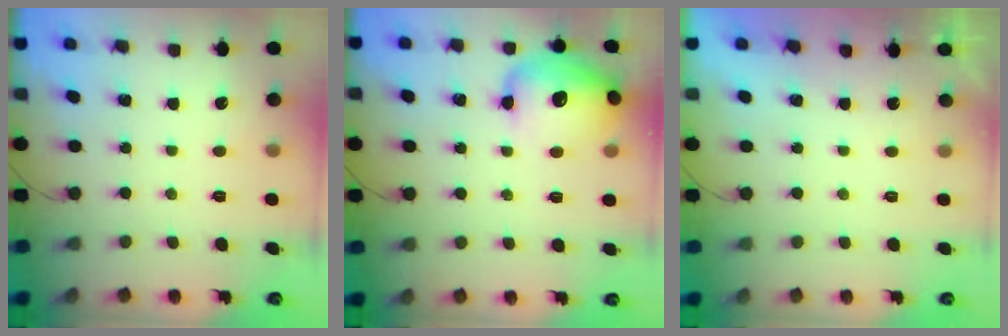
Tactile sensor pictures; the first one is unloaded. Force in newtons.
{"total": 16.2, "press": 16.0, "slide": 2.6}
{"total": 0.0}